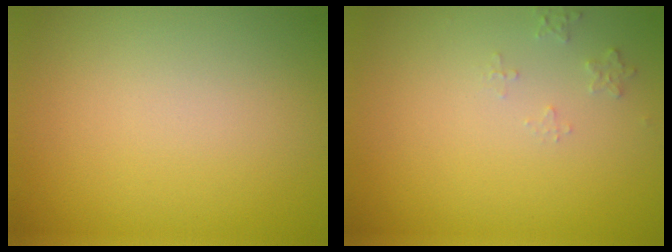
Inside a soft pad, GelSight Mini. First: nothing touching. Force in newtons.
{"total": 1.1, "press": 1.1, "slide": 0.2}